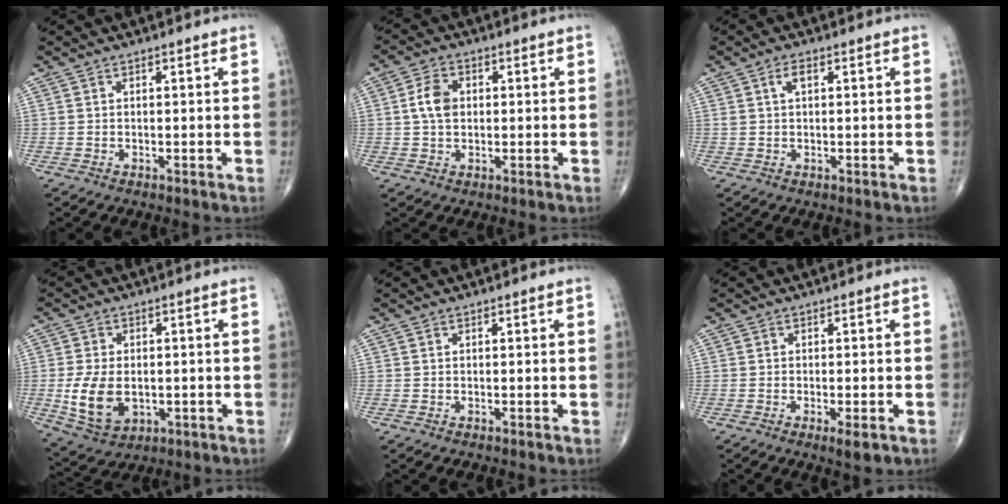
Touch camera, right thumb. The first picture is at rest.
{"total": 5.3, "force": [0.6, 3.7, 3.7], "torque": [-0.069, 0.005, 0.006]}
{"total": 2.2, "force": [0.8, 1.0, 1.7], "torque": [-0.035, 0.006, 0.017]}
{"total": 9.8, "force": [-1.3, 6.4, 7.3], "torque": [-0.130, -0.007, -0.011]}
{"total": 0.0}
{"total": 2.8, "force": [-1.2, 0.7, 2.4], "torque": [-0.037, -0.005, -0.018]}